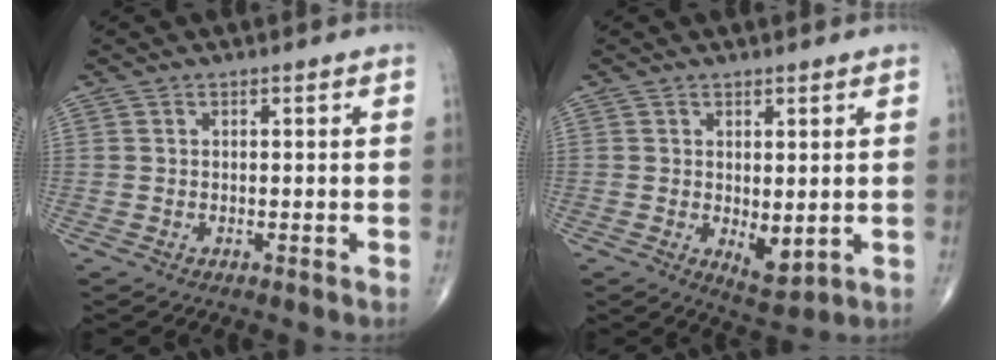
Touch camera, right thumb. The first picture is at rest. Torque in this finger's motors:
{"motor_torque": [3.21, 1.80, 1.13, -1.64, 0.31]}